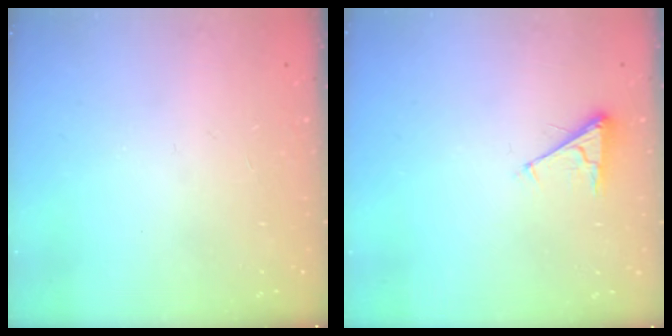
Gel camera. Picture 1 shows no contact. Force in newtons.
{"total": 2.8, "press": 2.8, "slide": 0.4}